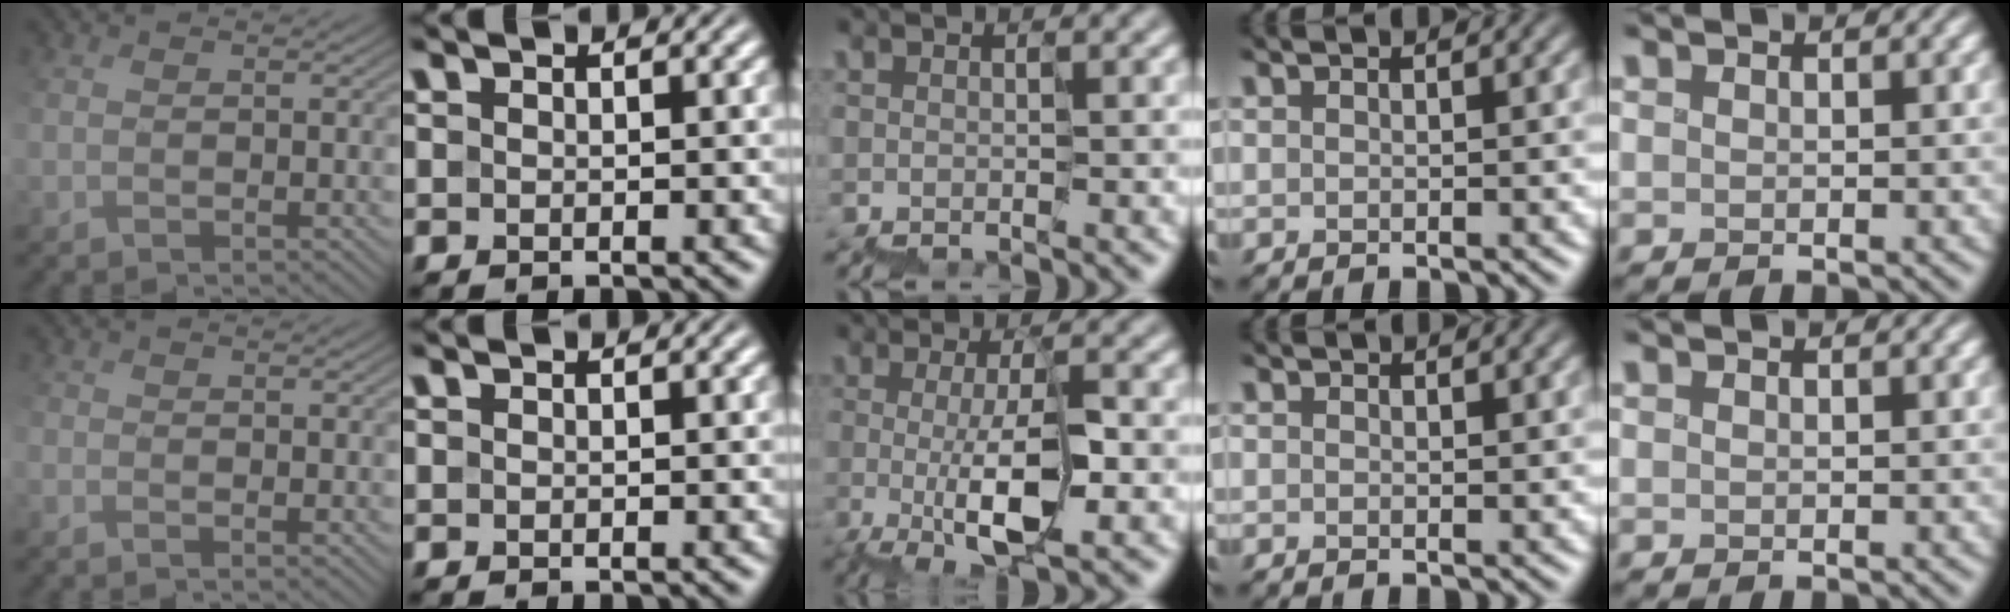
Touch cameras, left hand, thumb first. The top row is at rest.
{"thumb": {"total": 1.2, "force": [-0.8, 0.4, 0.7], "torque": [-0.021, -0.006, -0.021]}, "middle": {"total": 5.3, "force": [-0.9, 1.2, 5.1], "torque": [-0.082, -0.004, -0.011]}}